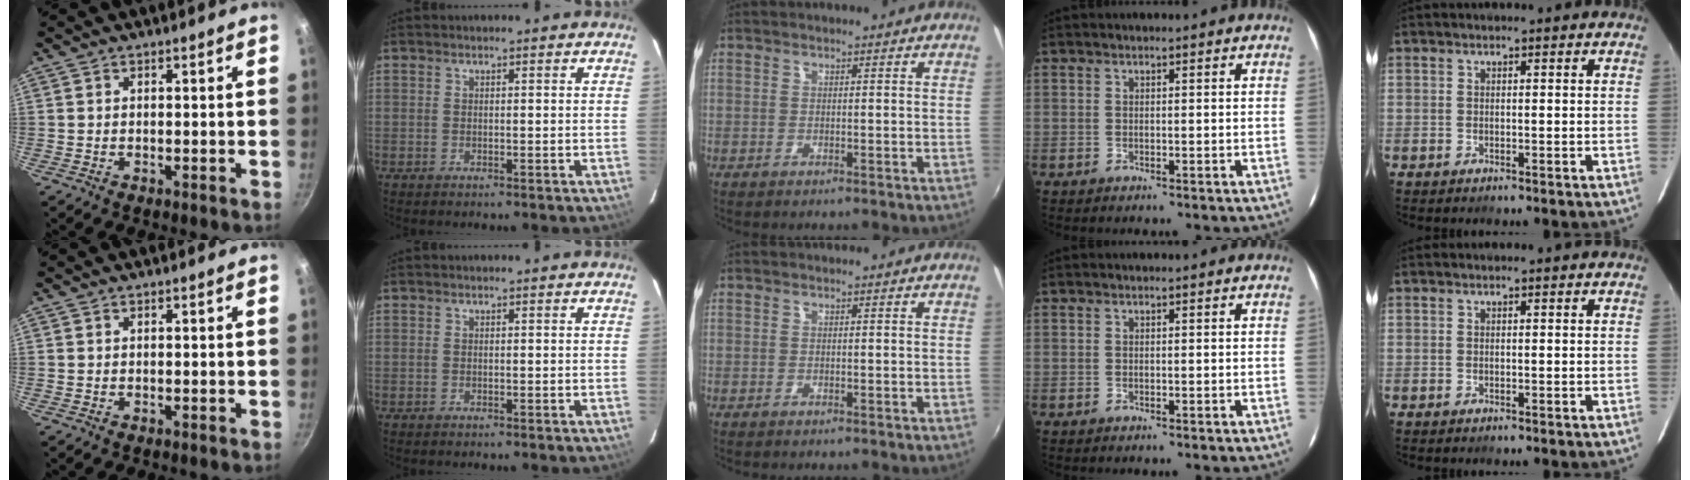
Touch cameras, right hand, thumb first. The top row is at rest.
{}